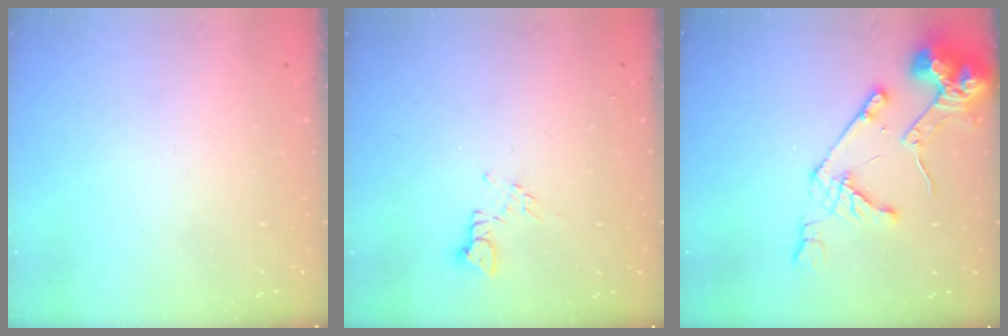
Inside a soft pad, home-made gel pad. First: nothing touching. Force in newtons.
{"total": 4.5, "press": 4.4, "slide": 0.7}
{"total": 14.9, "press": 14.8, "slide": 1.7}